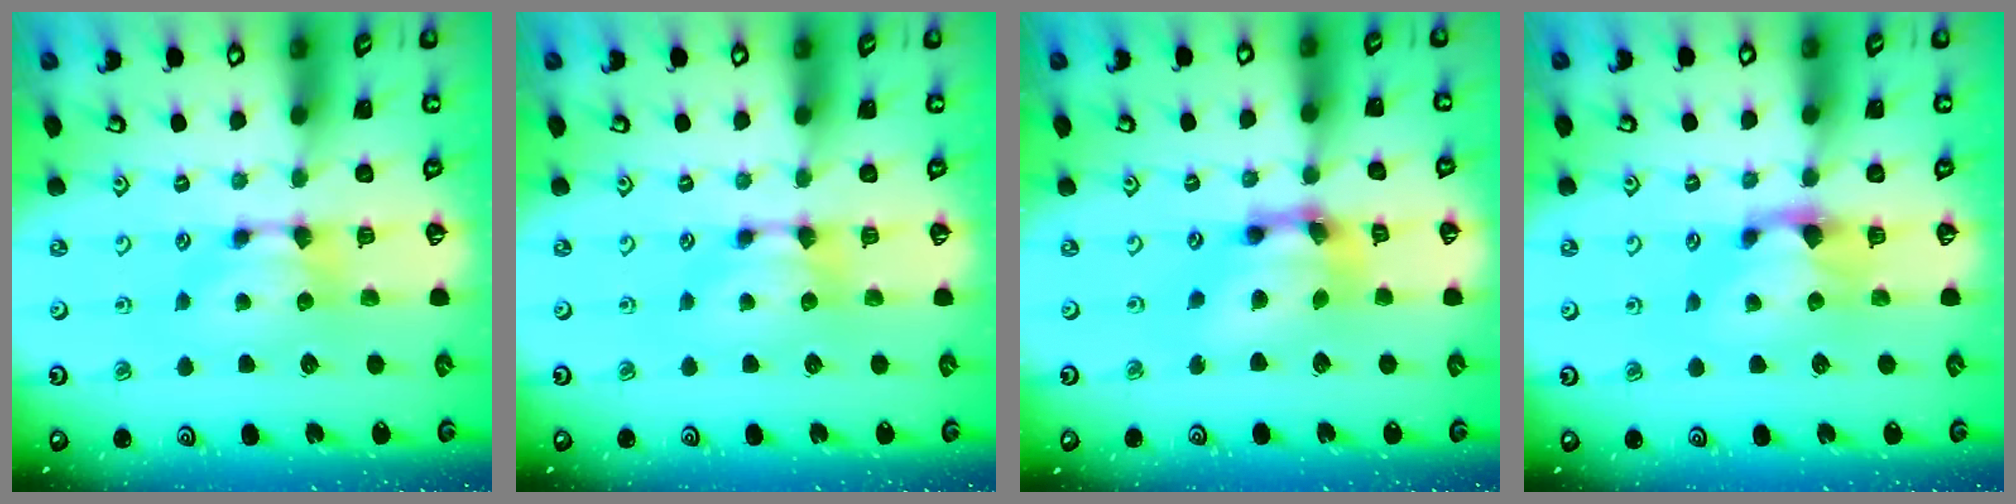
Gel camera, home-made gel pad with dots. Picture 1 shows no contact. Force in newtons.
{"total": 0.0}
{"total": 9.1, "press": 8.5, "slide": 3.2}
{"total": 0.7, "press": 0.4, "slide": 0.6}